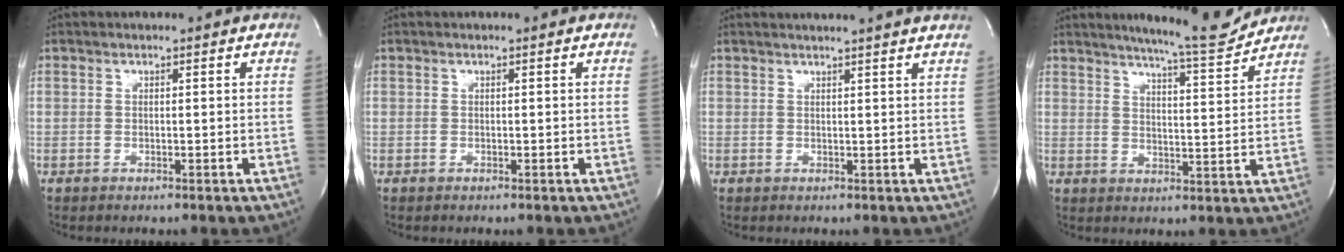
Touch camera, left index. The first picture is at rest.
{"total": 0.0}
{"total": 6.6, "force": [6.1, -0.9, 2.4], "torque": [-0.023, 0.012, 0.058]}
{"total": 9.7, "force": [9.1, -0.2, 3.3], "torque": [-0.052, -0.021, 0.124]}